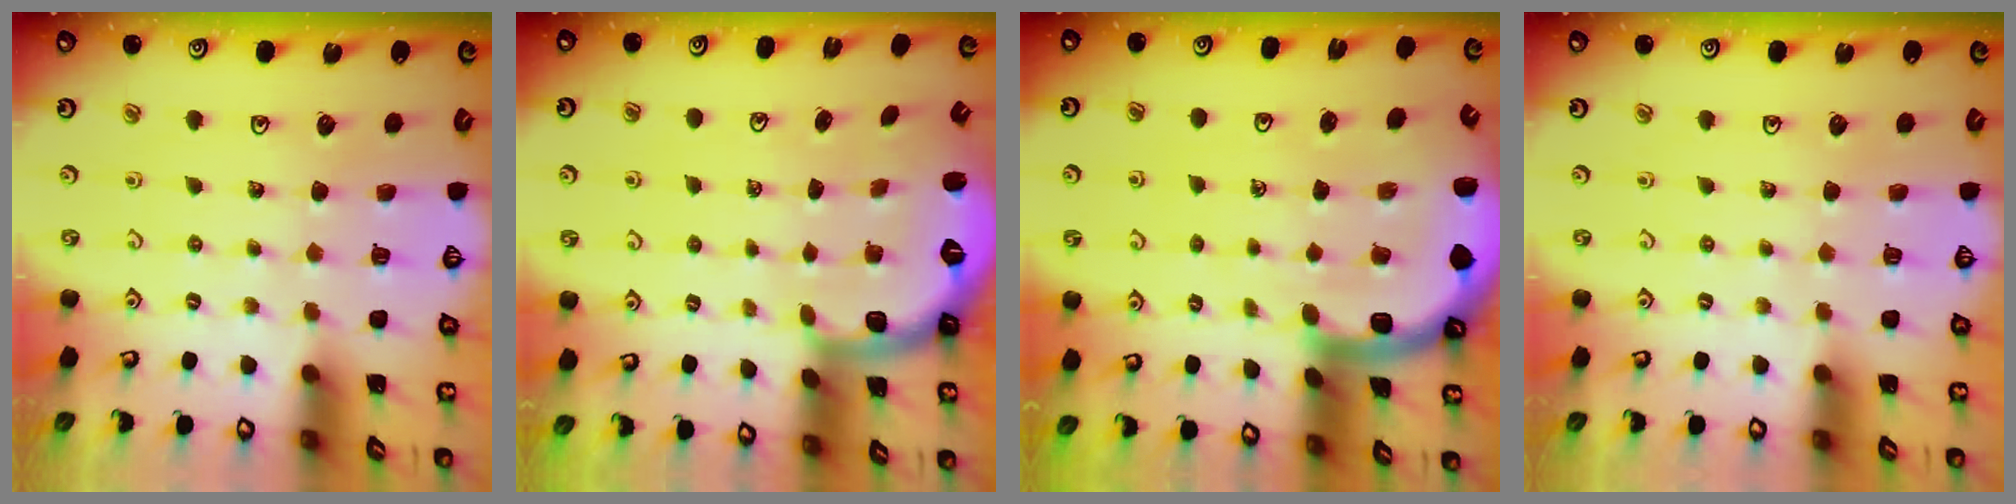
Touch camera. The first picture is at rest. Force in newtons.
{"total": 2.5, "press": 2.0, "slide": 1.6}
{"total": 6.4, "press": 6.3, "slide": 0.8}
{"total": 0.0}